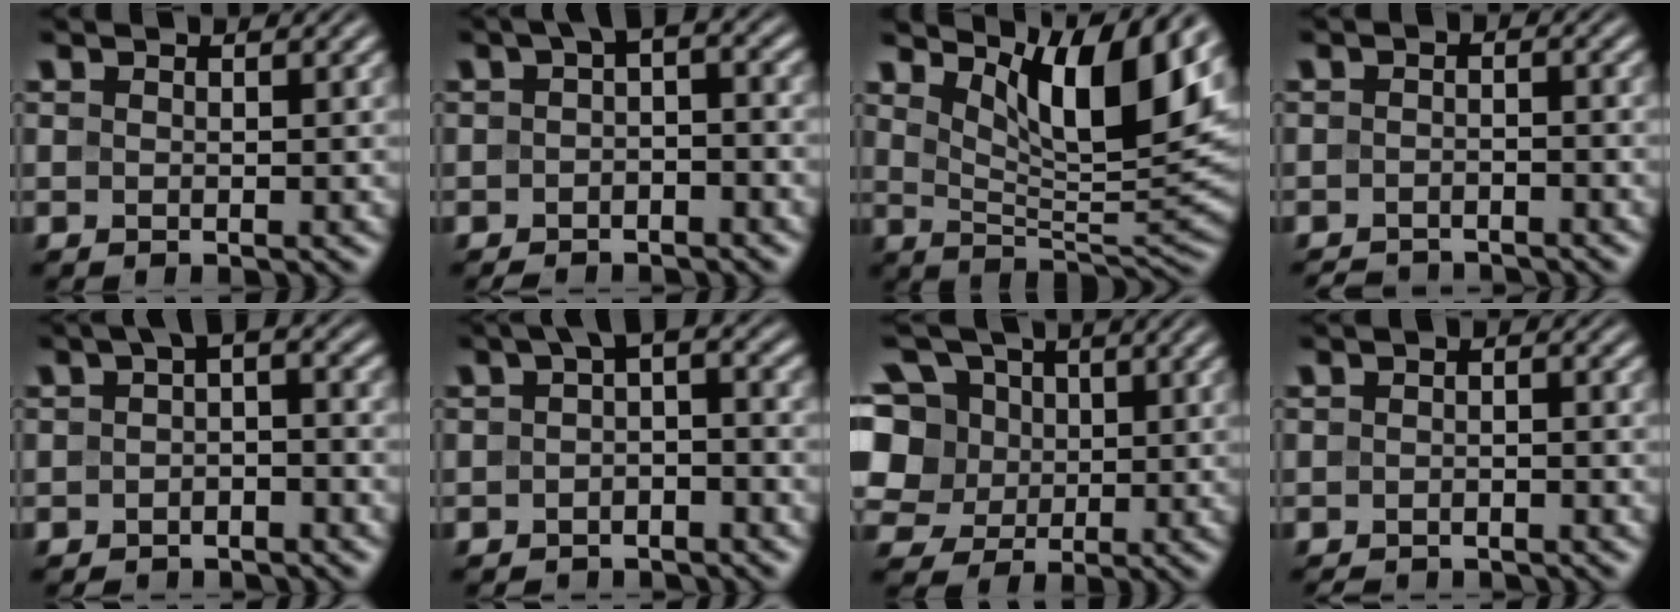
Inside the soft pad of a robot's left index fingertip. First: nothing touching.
{"total": 3.4, "force": [-1.1, 1.7, 2.8], "torque": [-0.036, 0.010, -0.027]}
{"total": 9.7, "force": [5.2, 2.7, 7.8], "torque": [-0.122, -0.008, 0.089]}
{"total": 3.4, "force": [-3.1, 0.8, 1.0], "torque": [-0.016, -0.006, -0.055]}
{"total": 3.2, "force": [-1.0, 1.8, 2.4], "torque": [-0.026, 0.010, -0.027]}
{"total": 3.3, "force": [-1.1, 1.8, 2.6], "torque": [-0.027, 0.011, -0.030]}
{"total": 9.9, "force": [2.5, 8.5, 4.5], "torque": [-0.111, 0.027, 0.028]}
{"total": 2.2, "force": [-1.8, 0.7, 1.0], "torque": [-0.014, -0.001, -0.032]}